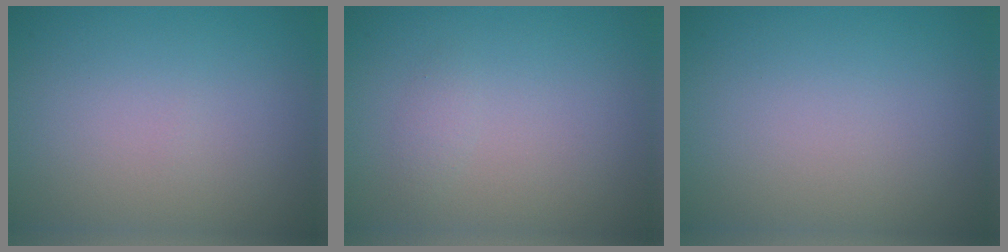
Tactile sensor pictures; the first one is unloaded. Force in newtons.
{"total": 0.8, "press": 0.8, "slide": 0.1}
{"total": 0.0}